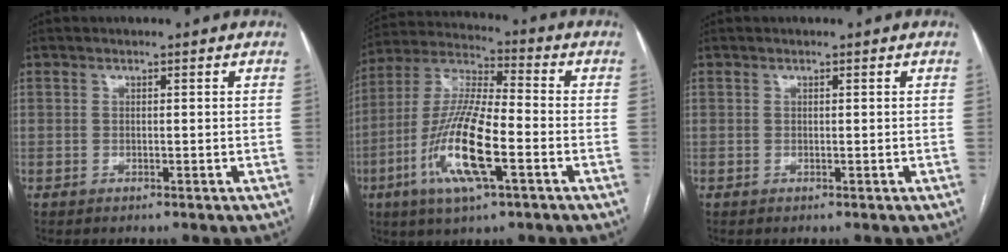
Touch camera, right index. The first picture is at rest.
{"total": 15.6, "force": [-5.2, 2.7, 14.5], "torque": [-0.300, -0.010, -0.097]}
{"total": 0.0}